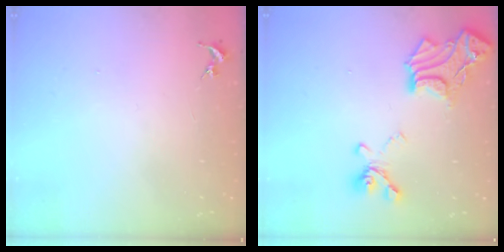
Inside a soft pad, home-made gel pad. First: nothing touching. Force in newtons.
{"total": 18.5, "press": 18.4, "slide": 1.5}